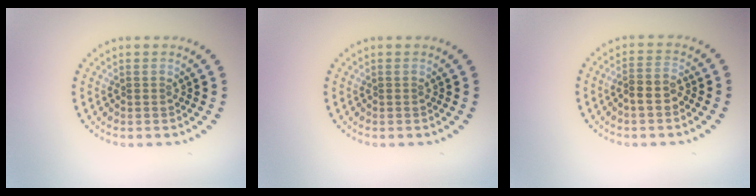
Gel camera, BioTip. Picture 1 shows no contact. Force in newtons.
{"total": 0.0}
{"total": 2.2, "press": 2.1, "slide": 0.7}